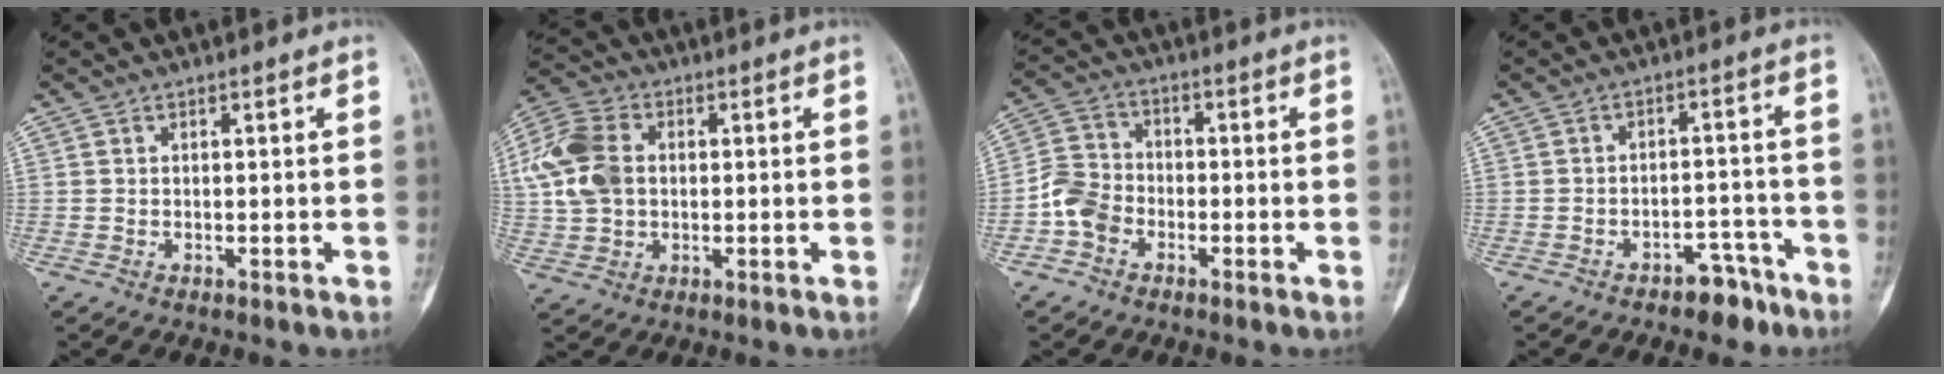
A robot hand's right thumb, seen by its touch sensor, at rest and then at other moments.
{"total": 12.5, "force": [1.4, 9.4, 8.1], "torque": [-0.171, 0.016, 0.024]}
{"total": 6.3, "force": [-2.6, 5.2, 2.4], "torque": [-0.037, 0.023, -0.059]}
{"total": 6.0, "force": [-4.3, 3.2, 2.8], "torque": [-0.014, 0.044, -0.058]}